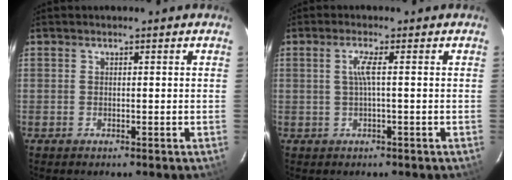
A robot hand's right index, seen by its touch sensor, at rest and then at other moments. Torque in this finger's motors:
{"motor_torque": [0.05, -0.01, 0.08, 0.07]}